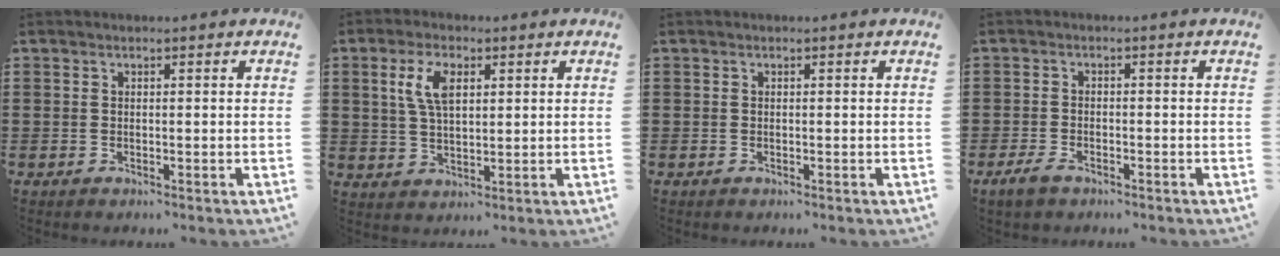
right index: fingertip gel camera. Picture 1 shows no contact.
{"total": 6.1, "force": [2.0, 2.9, 5.0], "torque": [-0.109, 0.012, 0.033]}
{"total": 0.0}
{"total": 2.3, "force": [-1.7, 1.0, 1.3], "torque": [-0.029, 0.002, -0.034]}